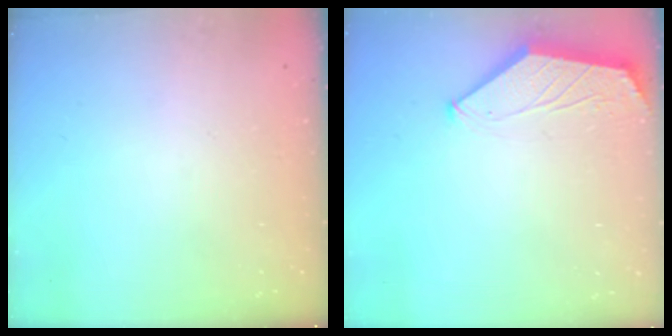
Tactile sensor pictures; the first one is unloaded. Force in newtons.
{"total": 1.5, "press": 1.5, "slide": 0.4}